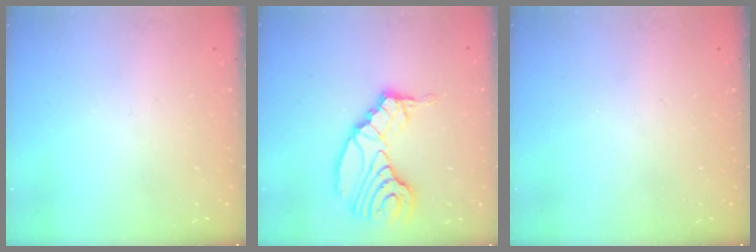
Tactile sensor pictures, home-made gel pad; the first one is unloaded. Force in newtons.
{"total": 13.6, "press": 13.6, "slide": 1.4}
{"total": 0.0}